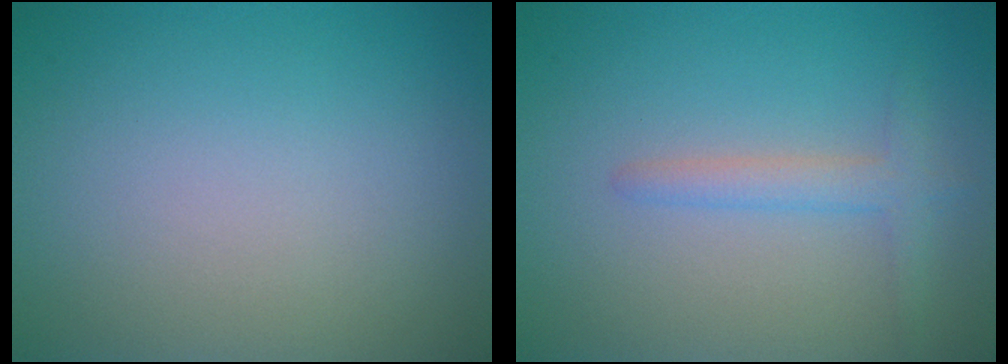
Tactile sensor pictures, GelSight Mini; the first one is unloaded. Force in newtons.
{"total": 2.1, "press": 2.1, "slide": 0.2}